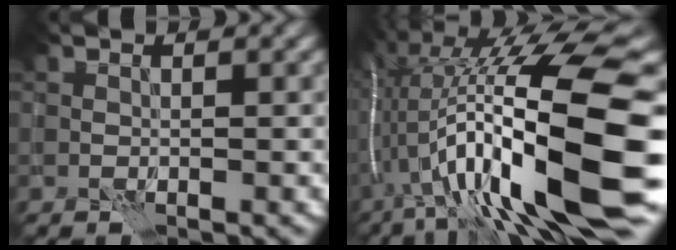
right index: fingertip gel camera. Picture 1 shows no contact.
{"total": 19.7, "force": [-2.0, 5.3, 18.9], "torque": [-0.318, 0.032, -0.044]}